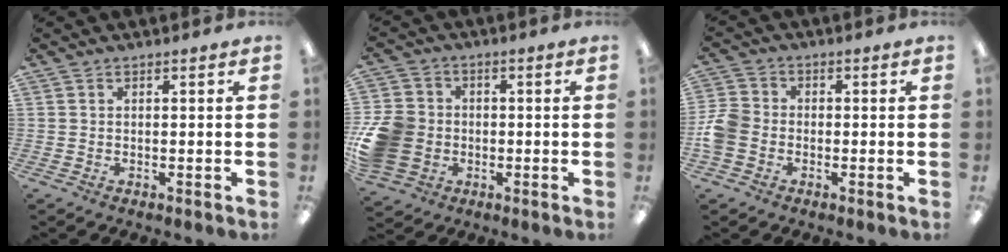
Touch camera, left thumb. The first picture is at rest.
{"total": 12.1, "force": [-2.2, 10.4, 5.9], "torque": [-0.129, 0.026, -0.037]}
{"total": 6.6, "force": [-2.0, 5.2, 3.6], "torque": [-0.084, 0.016, -0.037]}